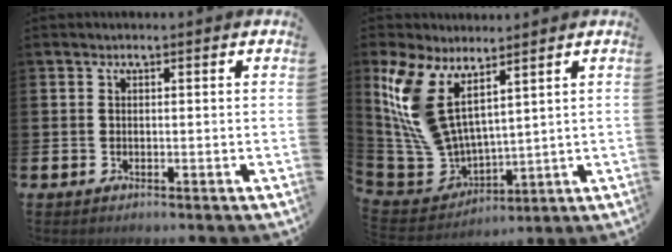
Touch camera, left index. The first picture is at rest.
{"total": 9.9, "force": [6.3, 4.6, 6.0], "torque": [-0.151, -0.031, 0.118]}